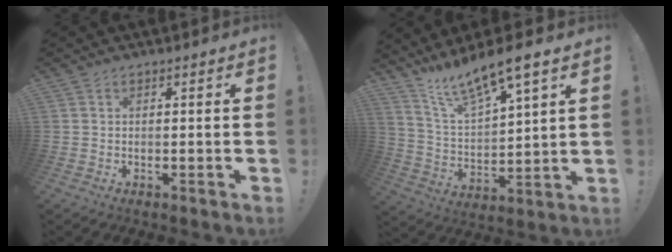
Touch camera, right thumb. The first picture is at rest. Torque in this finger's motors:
{"motor_torque": [-0.24, 0.90, 0.21, 0.23, 0.16]}